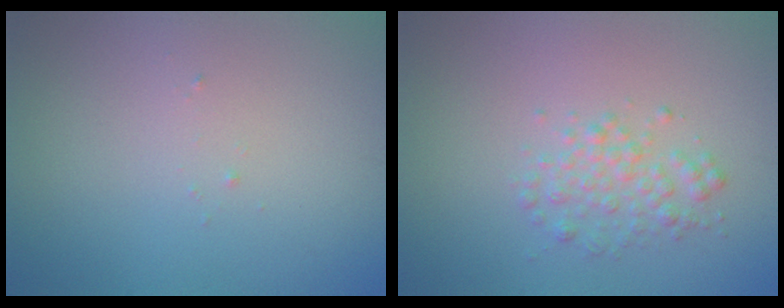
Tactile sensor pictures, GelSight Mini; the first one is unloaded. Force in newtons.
{"total": 2.0, "press": 2.0, "slide": 0.0}